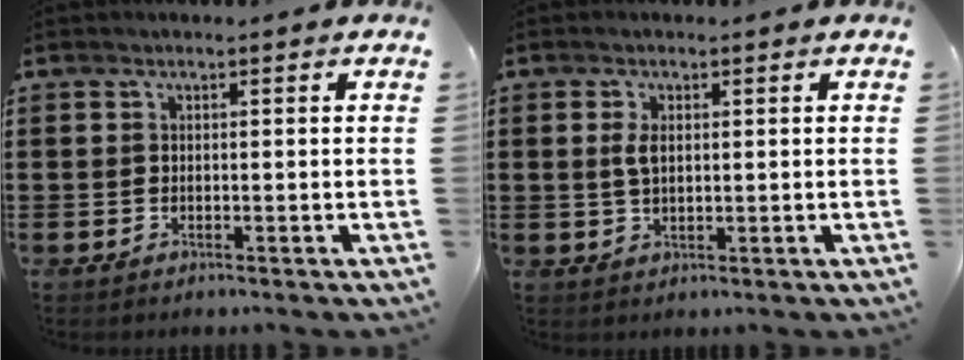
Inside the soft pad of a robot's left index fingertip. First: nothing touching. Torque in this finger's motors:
{"motor_torque": [0.62, -0.13, 0.21, 0.04]}